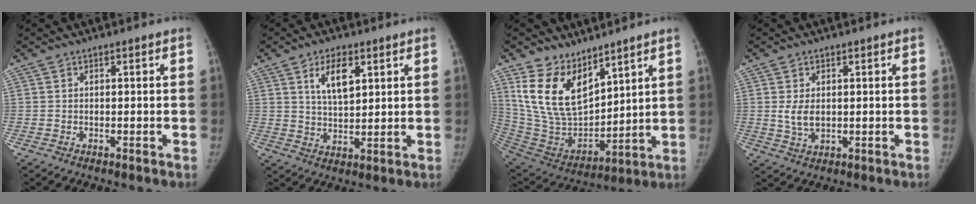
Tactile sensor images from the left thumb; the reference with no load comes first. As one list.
[{"total": 8.1, "force": [3.8, 4.0, 6.0], "torque": [-0.086, -0.022, 0.068]}, {"total": 16.6, "force": [10.4, 8.8, 9.5], "torque": [-0.140, -0.062, 0.227]}, {"total": 4.1, "force": [0.5, 2.5, 3.3], "torque": [-0.067, -0.007, 0.013]}]